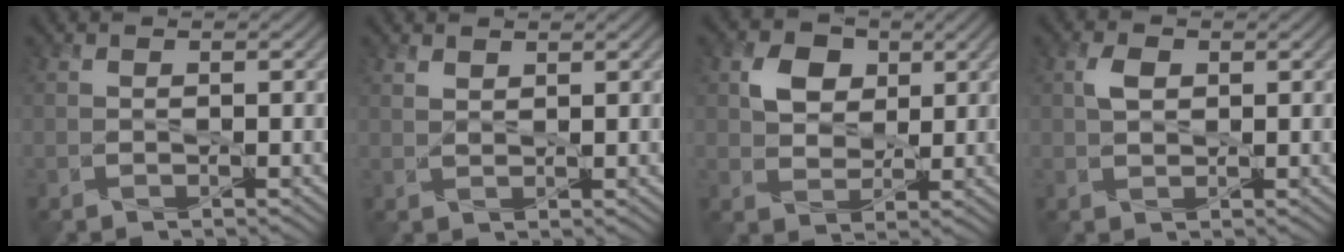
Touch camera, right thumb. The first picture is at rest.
{"total": 1.9, "force": [1.5, 0.7, 1.0], "torque": [-0.022, 0.002, 0.034]}
{"total": 4.9, "force": [1.7, 3.6, 2.9], "torque": [-0.055, 0.004, 0.022]}
{"total": 2.5, "force": [0.7, 1.4, 2.0], "torque": [-0.035, 0.005, 0.013]}